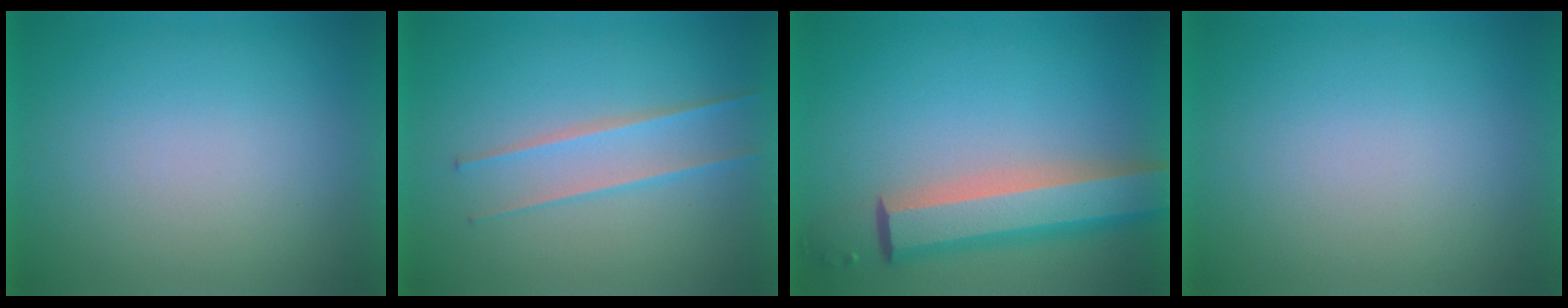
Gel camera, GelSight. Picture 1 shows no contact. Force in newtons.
{"total": 2.4}
{"total": 7.4}
{"total": 1.4}